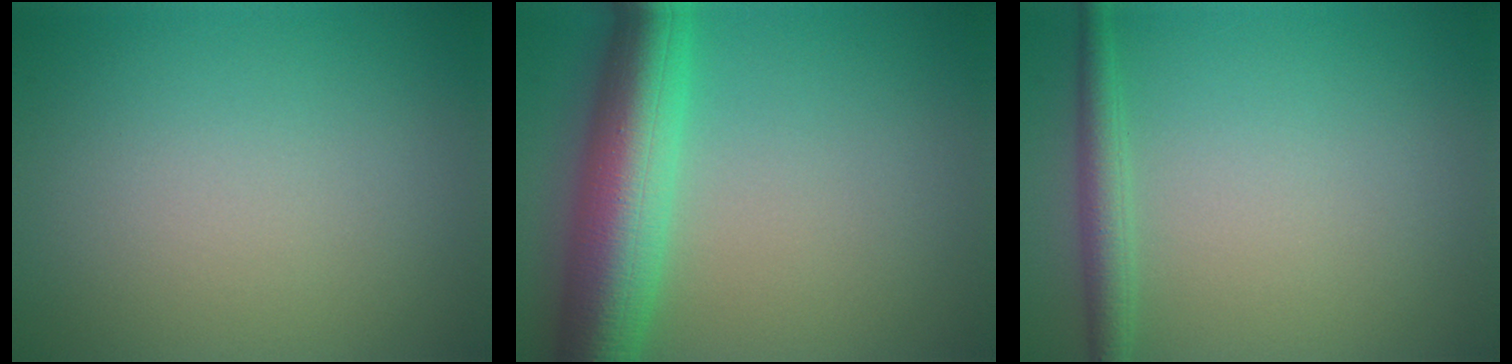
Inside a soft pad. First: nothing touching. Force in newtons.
{"total": 8.5, "press": 8.4, "slide": 0.1}
{"total": 2.2, "press": 2.2, "slide": 0.1}